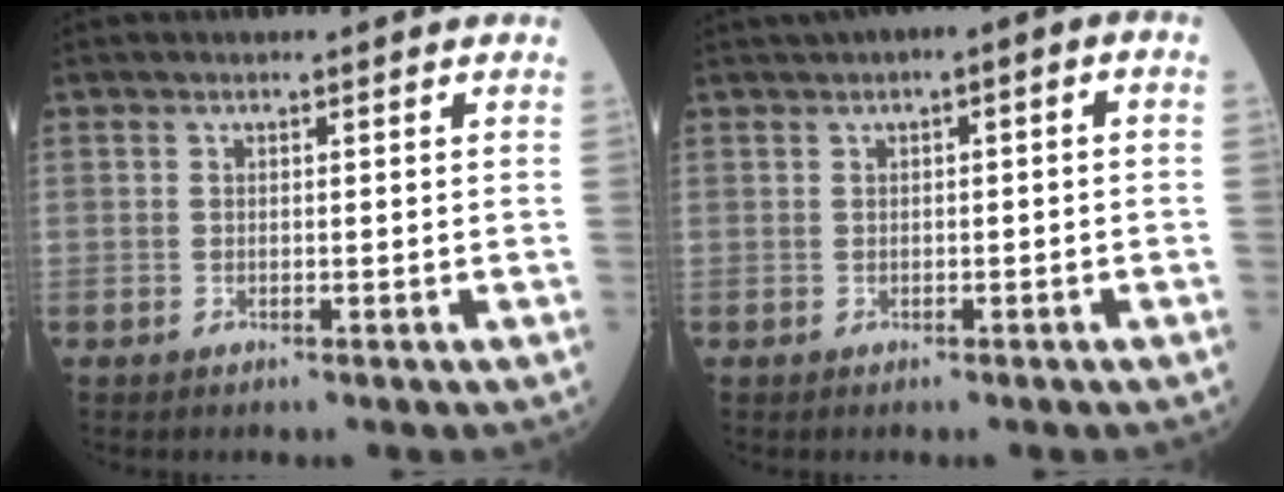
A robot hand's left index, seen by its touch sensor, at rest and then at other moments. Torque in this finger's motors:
{"motor_torque": [1.04, -1.10, 0.51, 0.12]}